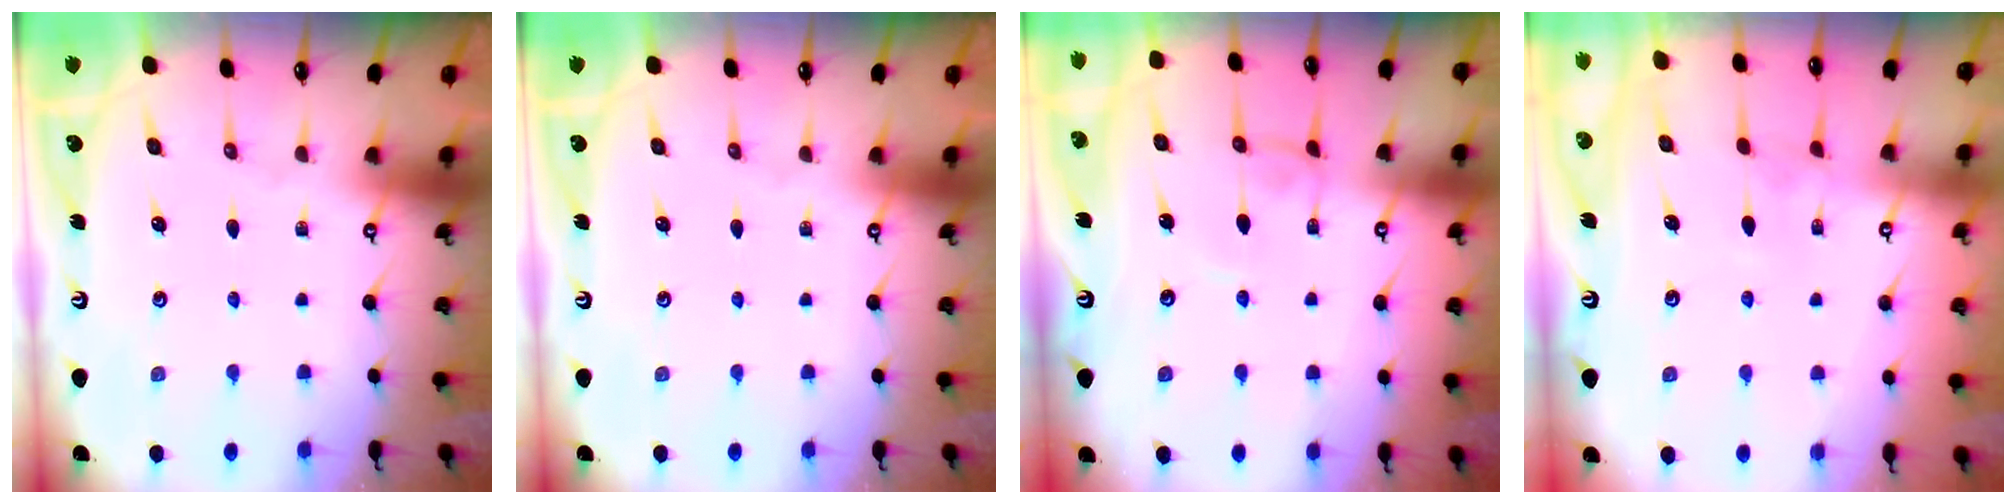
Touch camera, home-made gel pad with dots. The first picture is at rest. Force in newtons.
{"total": 0.0}
{"total": 2.6, "press": 2.6, "slide": 0.1}
{"total": 2.4, "press": 2.3, "slide": 0.6}